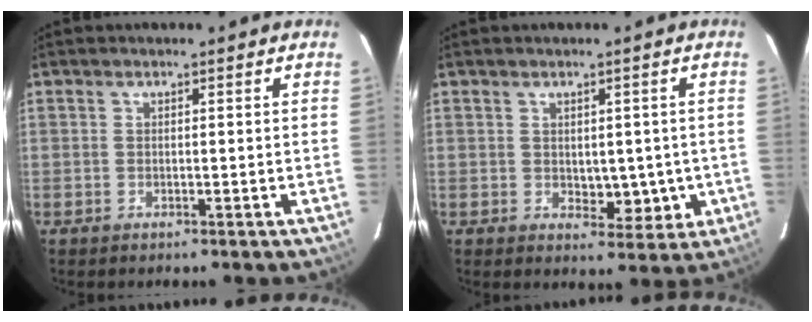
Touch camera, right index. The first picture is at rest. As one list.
[{"total": 5.4, "force": [-0.5, 3.3, 4.3], "torque": [-0.044, 0.000, 0.006]}]